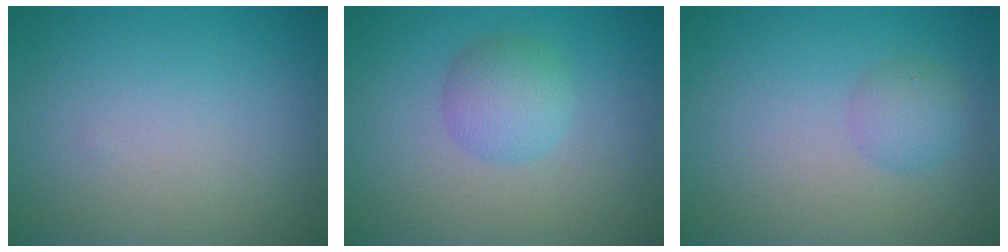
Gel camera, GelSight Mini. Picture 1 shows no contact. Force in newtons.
{"total": 2.9, "press": 2.9, "slide": 0.0}
{"total": 1.9, "press": 1.9, "slide": 0.0}